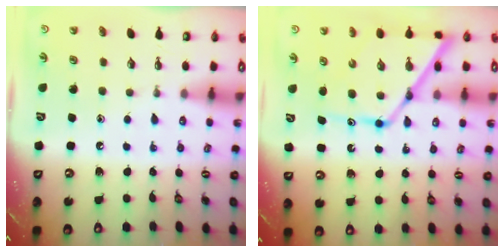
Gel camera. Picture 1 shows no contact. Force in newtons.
{"total": 15.6, "press": 15.5, "slide": 1.2}